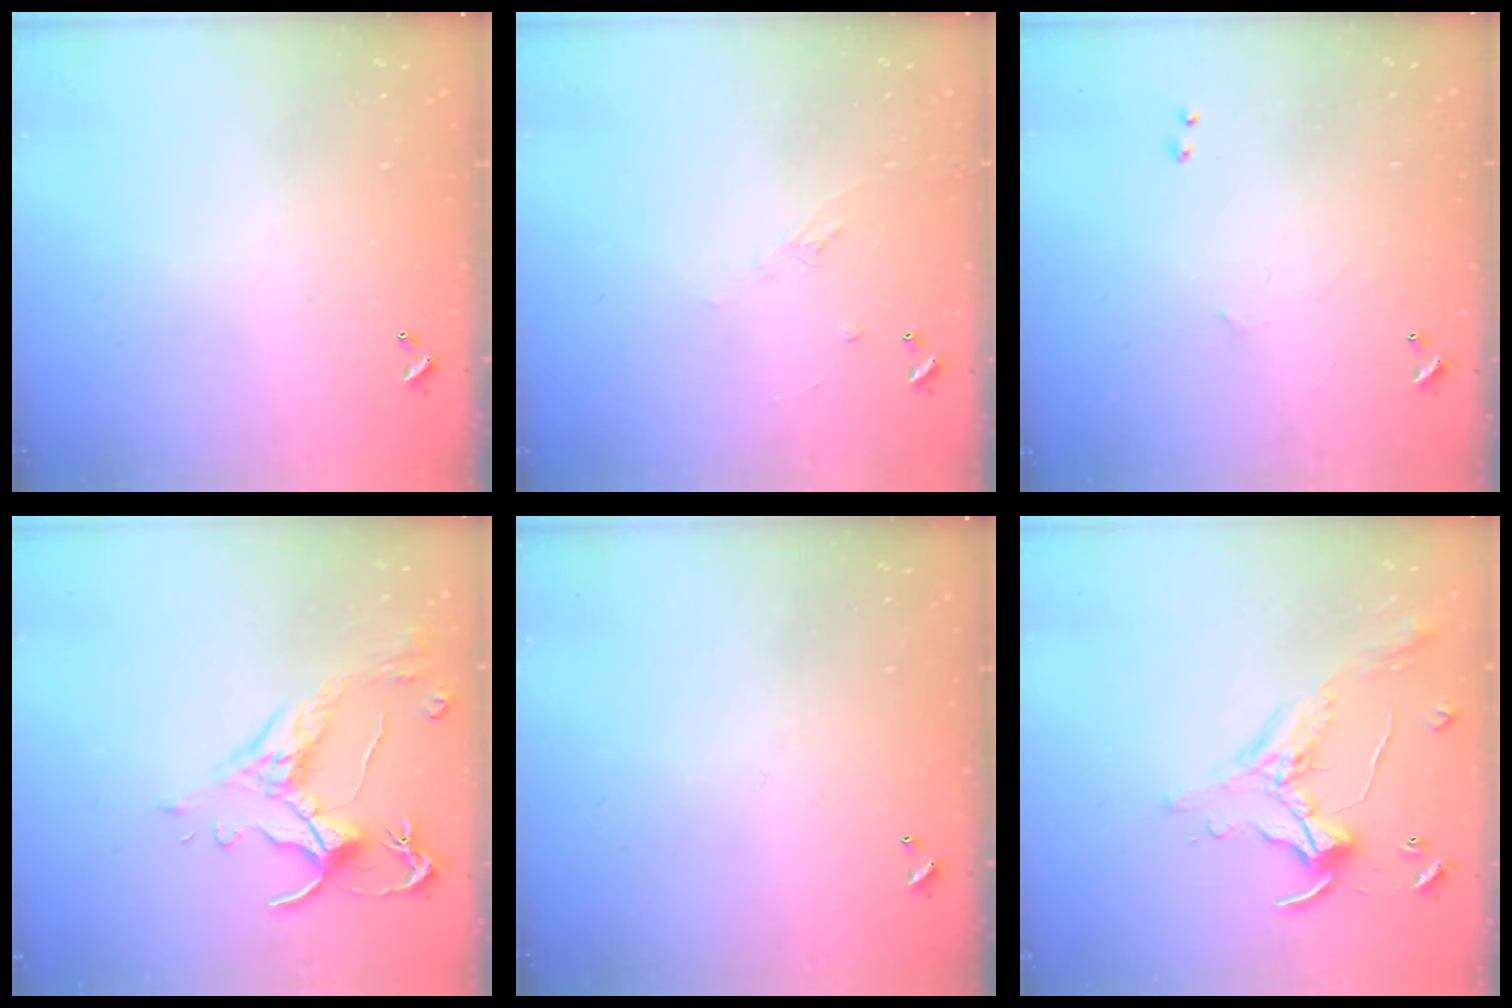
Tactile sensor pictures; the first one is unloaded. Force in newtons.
{"total": 6.5, "press": 6.4, "slide": 0.9}
{"total": 2.5, "press": 2.4, "slide": 0.4}
{"total": 2.5, "press": 2.1, "slide": 1.4}
{"total": 0.0}
{"total": 0.7, "press": 0.5, "slide": 0.4}